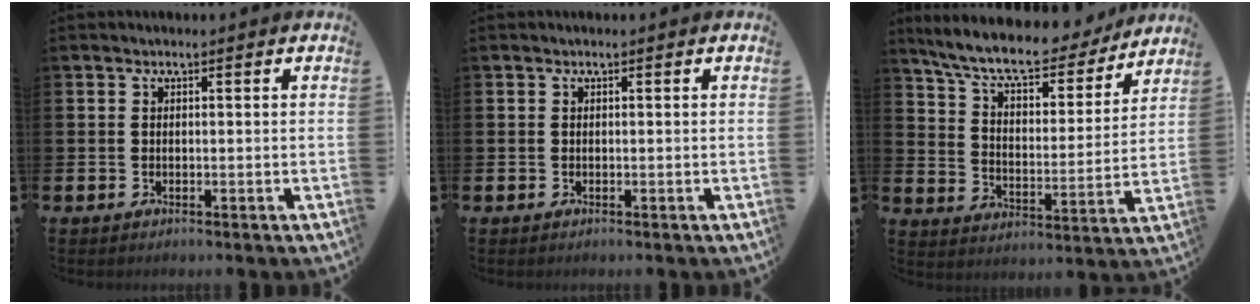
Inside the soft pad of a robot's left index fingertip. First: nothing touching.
{"total": 0.0}
{"total": 9.5, "force": [8.6, 2.1, 3.5], "torque": [-0.102, -0.054, 0.148]}